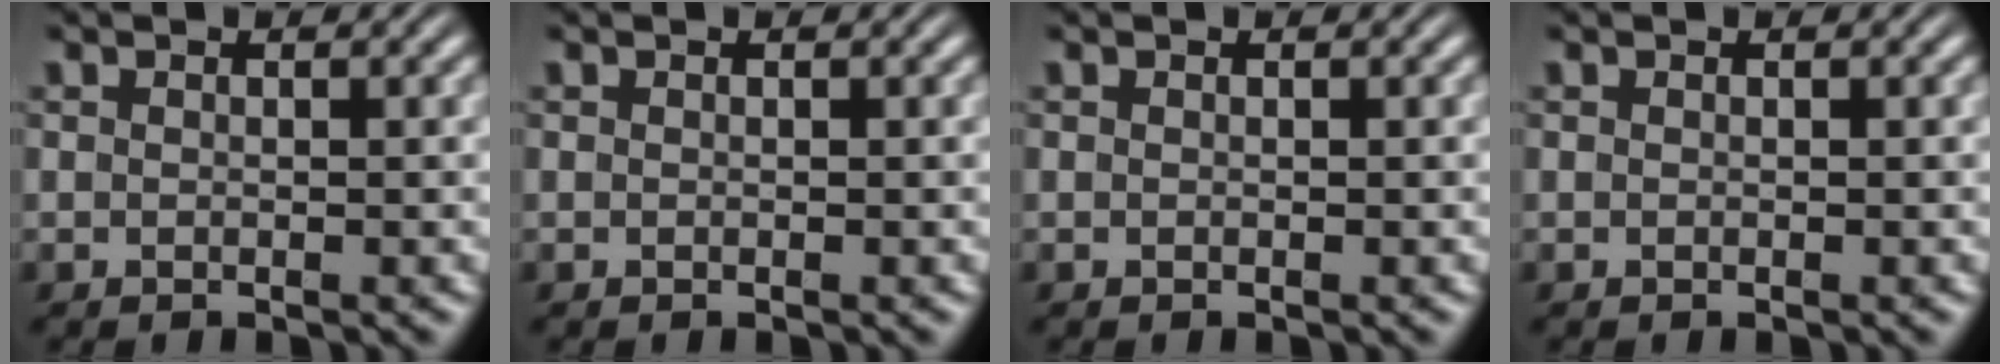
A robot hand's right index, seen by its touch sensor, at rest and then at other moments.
{"total": 0.0}
{"total": 0.0}
{"total": 0.0}